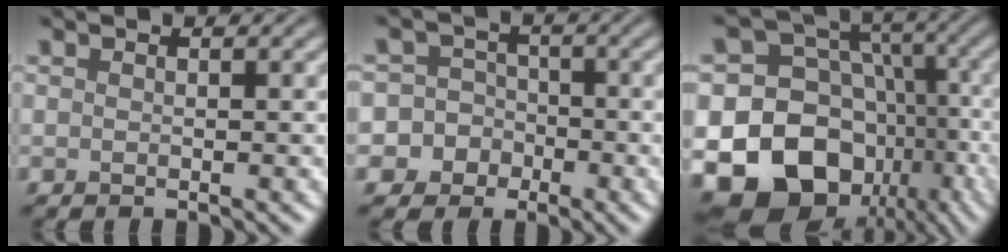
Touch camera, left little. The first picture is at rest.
{"total": 8.2, "force": [-2.9, 7.6, 0.8], "torque": [-0.016, 0.002, -0.084]}
{"total": 19.3, "force": [-8.2, 15.4, 8.3], "torque": [-0.164, -0.039, -0.136]}